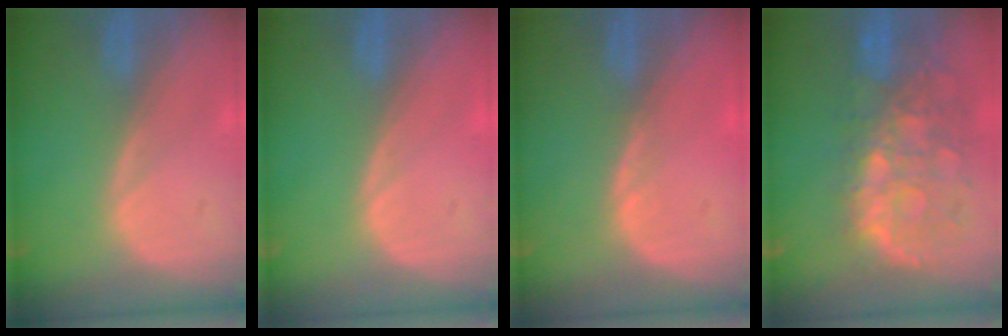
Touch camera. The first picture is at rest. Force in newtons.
{"total": 0.0}
{"total": 0.7, "press": 0.7, "slide": 0.2}
{"total": 11.2, "press": 9.8, "slide": 5.5}